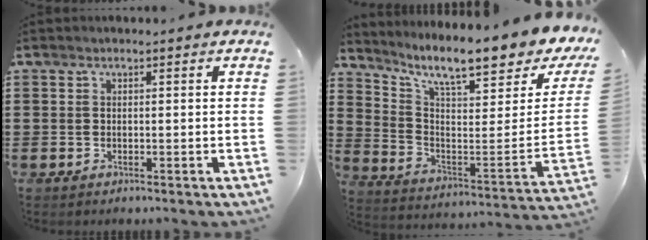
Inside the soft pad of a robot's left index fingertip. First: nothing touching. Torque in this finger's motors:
{"motor_torque": [2.14, 0.00, 0.57, 0.21]}